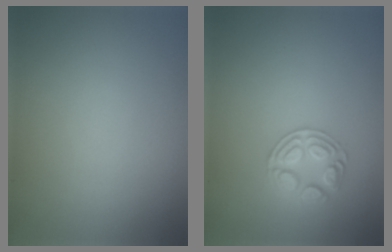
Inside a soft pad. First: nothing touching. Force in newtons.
{"total": 2.6, "press": 2.6, "slide": 0.4}